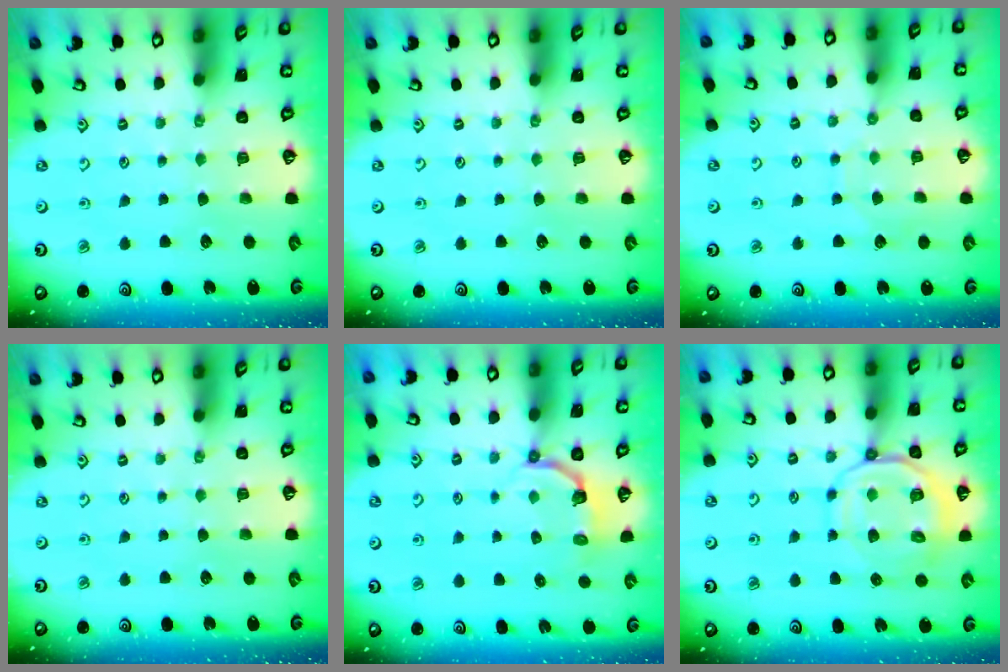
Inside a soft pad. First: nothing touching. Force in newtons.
{"total": 0.0}
{"total": 6.2, "press": 6.2, "slide": 0.5}
{"total": 0.0}
{"total": 3.5, "press": 1.8, "slide": 3.1}
{"total": 12.4, "press": 12.3, "slide": 1.8}